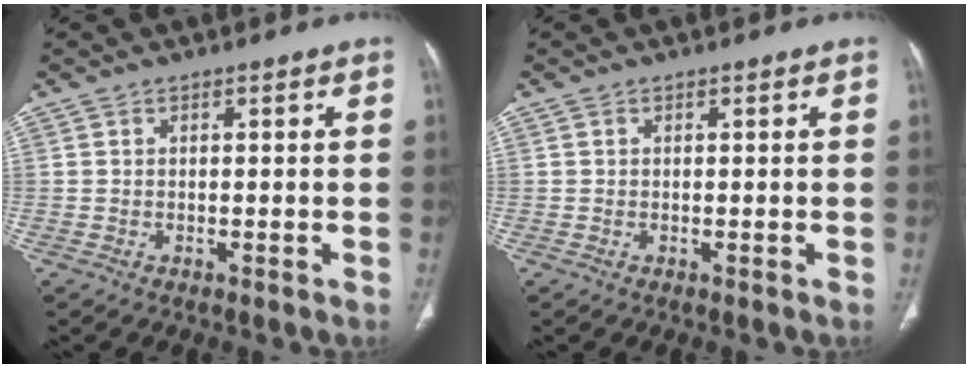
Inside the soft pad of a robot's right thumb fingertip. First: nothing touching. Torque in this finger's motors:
{"motor_torque": [0.19, 0.14, 0.15, 0.25, -0.01]}